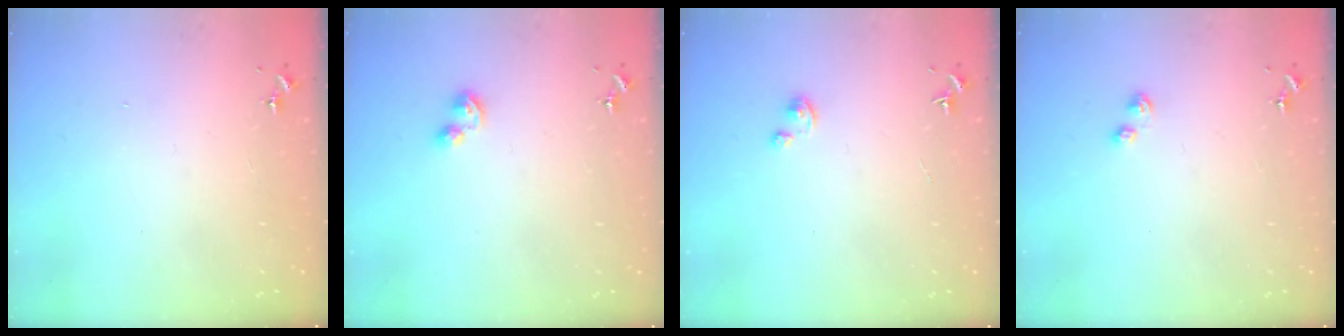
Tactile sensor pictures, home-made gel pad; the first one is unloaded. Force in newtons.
{"total": 4.7, "press": 4.6, "slide": 0.6}
{"total": 2.6, "press": 2.6, "slide": 0.2}
{"total": 3.0, "press": 2.9, "slide": 0.5}